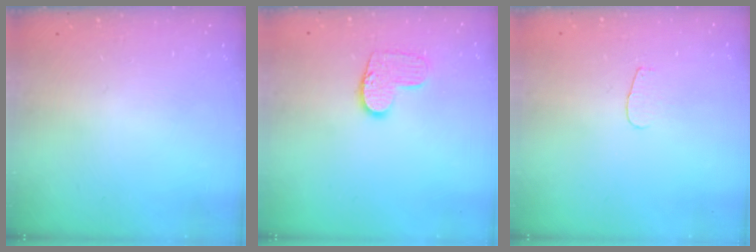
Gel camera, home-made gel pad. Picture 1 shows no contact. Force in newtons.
{"total": 9.0, "press": 9.0, "slide": 0.5}
{"total": 2.8, "press": 2.8, "slide": 0.2}